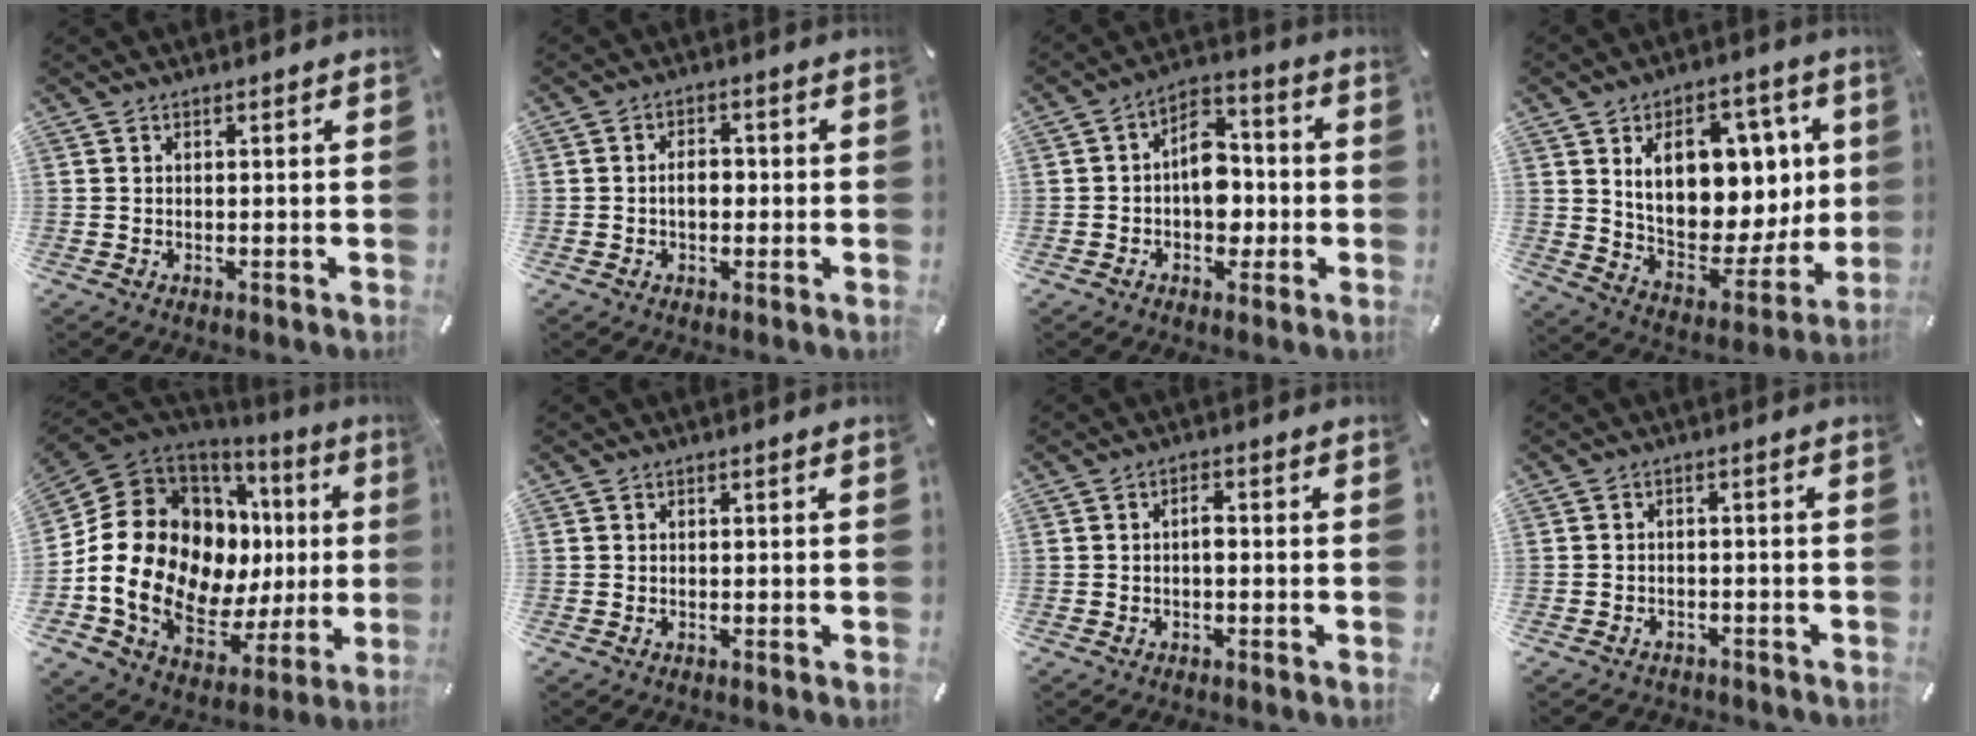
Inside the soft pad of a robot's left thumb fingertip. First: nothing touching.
{"total": 4.0, "force": [-0.6, 2.6, 3.1], "torque": [-0.049, 0.006, -0.013]}
{"total": 9.9, "force": [-1.3, 7.5, 6.3], "torque": [-0.079, 0.020, -0.020]}
{"total": 18.1, "force": [6.0, 11.9, 12.3], "torque": [-0.172, -0.036, 0.112]}
{"total": 20.7, "force": [-0.3, 15.1, 14.1], "torque": [-0.284, -0.037, 0.013]}
{"total": 0.0}
{"total": 2.1, "force": [-0.5, 1.0, 1.8], "torque": [-0.037, 0.006, -0.011]}
{"total": 2.2, "force": [-1.7, 1.4, 0.4], "torque": [-0.013, 0.008, -0.039]}